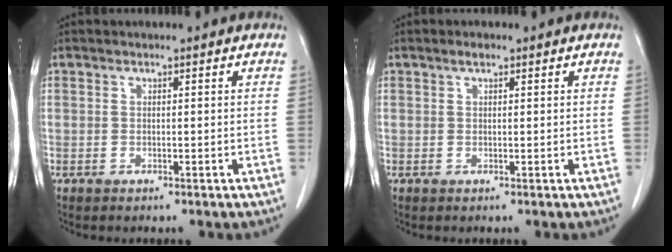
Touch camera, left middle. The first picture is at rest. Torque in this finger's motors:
{"motor_torque": [0.16, -0.10, -0.05, 0.01]}